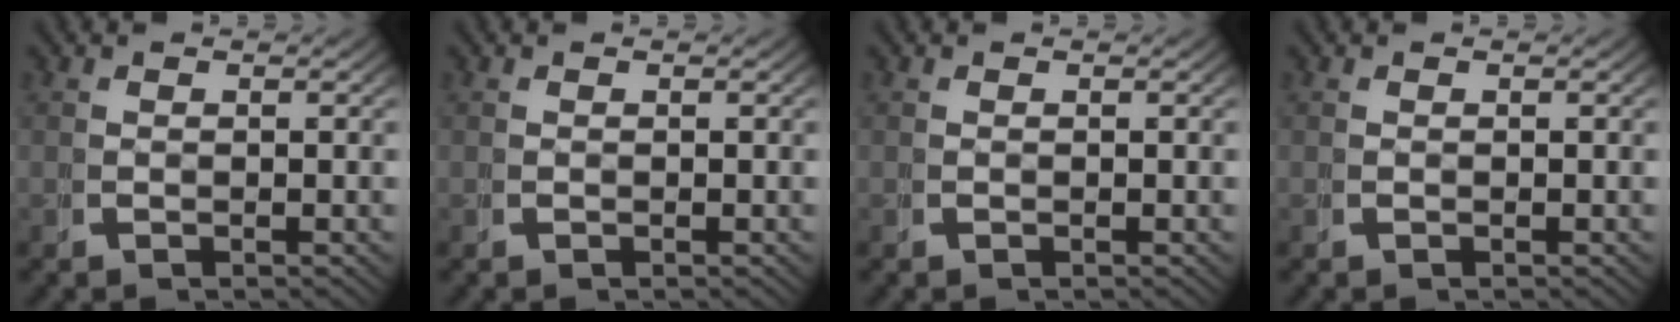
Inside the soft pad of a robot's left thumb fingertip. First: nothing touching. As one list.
[{"total": 0.0}, {"total": 0.0}, {"total": 0.7, "force": [0.2, -0.6, -0.3], "torque": [0.013, 0.001, 0.002]}]